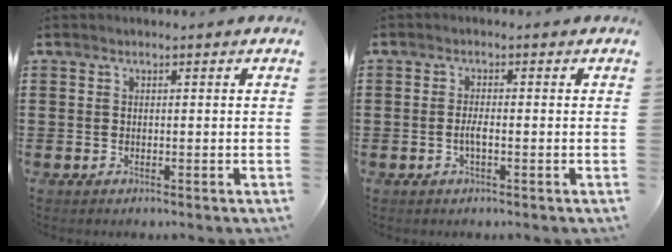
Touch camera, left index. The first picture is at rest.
{"total": 1.9, "force": [-0.7, 0.3, 1.7], "torque": [-0.039, -0.002, -0.015]}